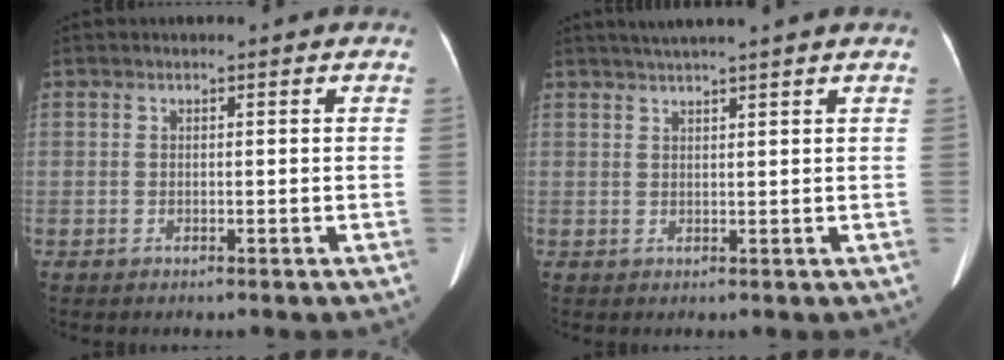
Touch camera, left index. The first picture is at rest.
{"total": 5.0, "force": [4.2, -1.0, 2.6], "torque": [-0.040, 0.023, 0.064]}